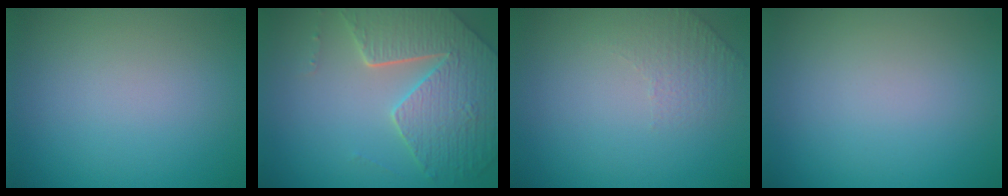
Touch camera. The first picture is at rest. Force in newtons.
{"total": 6.9, "press": 5.3, "slide": 4.4}
{"total": 1.3, "press": 0.8, "slide": 1.1}
{"total": 0.0}